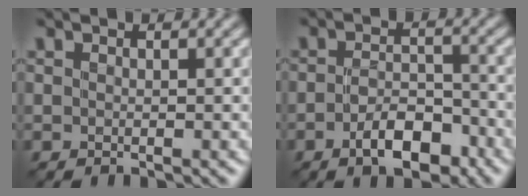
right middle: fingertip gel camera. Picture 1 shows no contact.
{"total": 4.3, "force": [-2.4, 1.9, 3.1], "torque": [-0.049, 0.005, -0.041]}